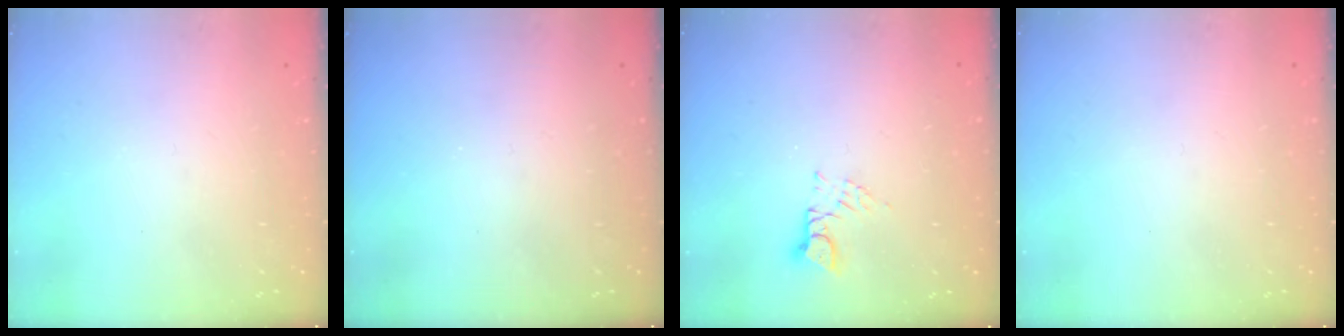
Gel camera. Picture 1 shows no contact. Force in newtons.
{"total": 0.0}
{"total": 2.8, "press": 2.8, "slide": 0.3}
{"total": 0.0}